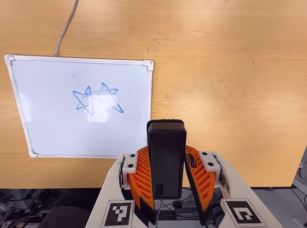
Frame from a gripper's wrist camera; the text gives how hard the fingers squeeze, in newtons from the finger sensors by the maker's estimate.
{"total": 8.0, "left": 5.9, "right": 10.0}